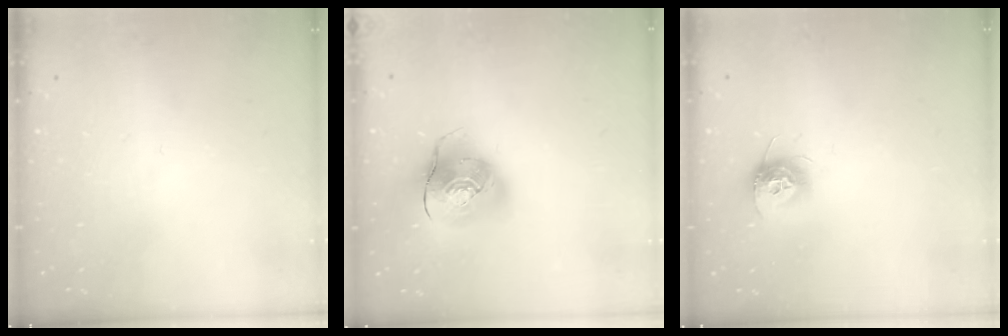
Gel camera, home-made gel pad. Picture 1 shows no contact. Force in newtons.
{"total": 13.0, "press": 12.8, "slide": 2.4}
{"total": 9.5, "press": 9.5, "slide": 0.4}